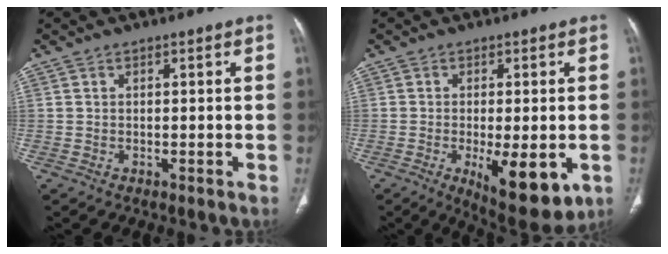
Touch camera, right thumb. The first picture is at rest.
{"total": 12.1, "force": [-3.6, 4.5, 10.7], "torque": [-0.143, -0.020, -0.041]}